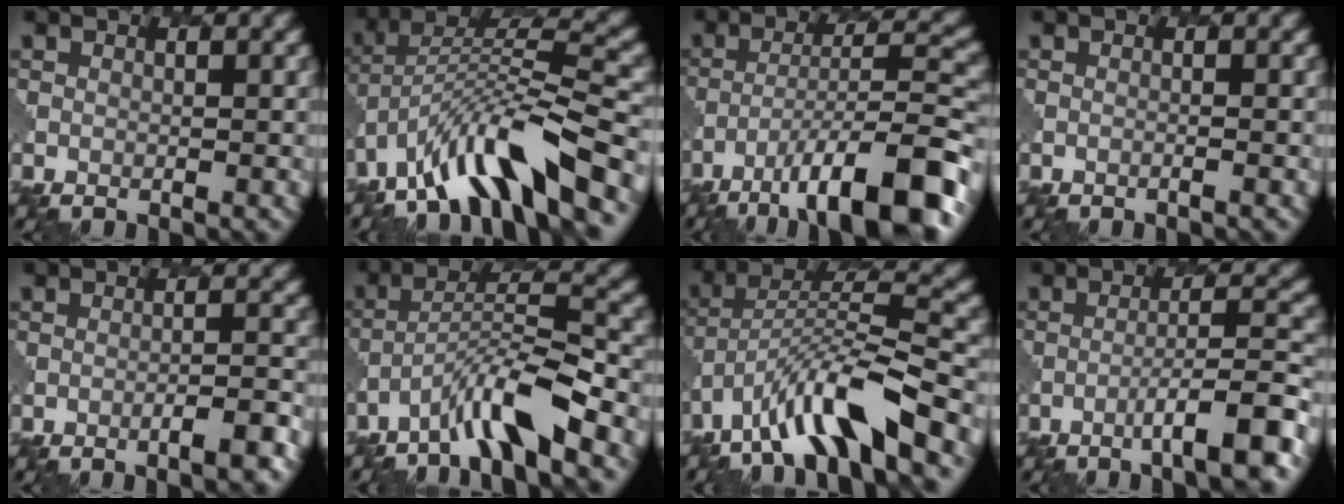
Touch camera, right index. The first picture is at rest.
{"total": 10.8, "force": [-6.7, 2.4, 8.1], "torque": [-0.131, 0.018, -0.120]}
{"total": 11.6, "force": [-7.5, 3.0, 8.4], "torque": [-0.133, 0.010, -0.125]}
{"total": 0.0}
{"total": 2.9, "force": [-1.6, 0.5, 2.4], "torque": [-0.028, 0.007, -0.030]}
{"total": 6.9, "force": [-4.8, 1.0, 4.9], "torque": [-0.086, 0.010, -0.089]}
{"total": 10.1, "force": [-6.4, 2.2, 7.5], "torque": [-0.127, 0.014, -0.117]}
{"total": 6.9, "force": [-3.9, 0.9, 5.6], "torque": [-0.075, 0.015, -0.063]}